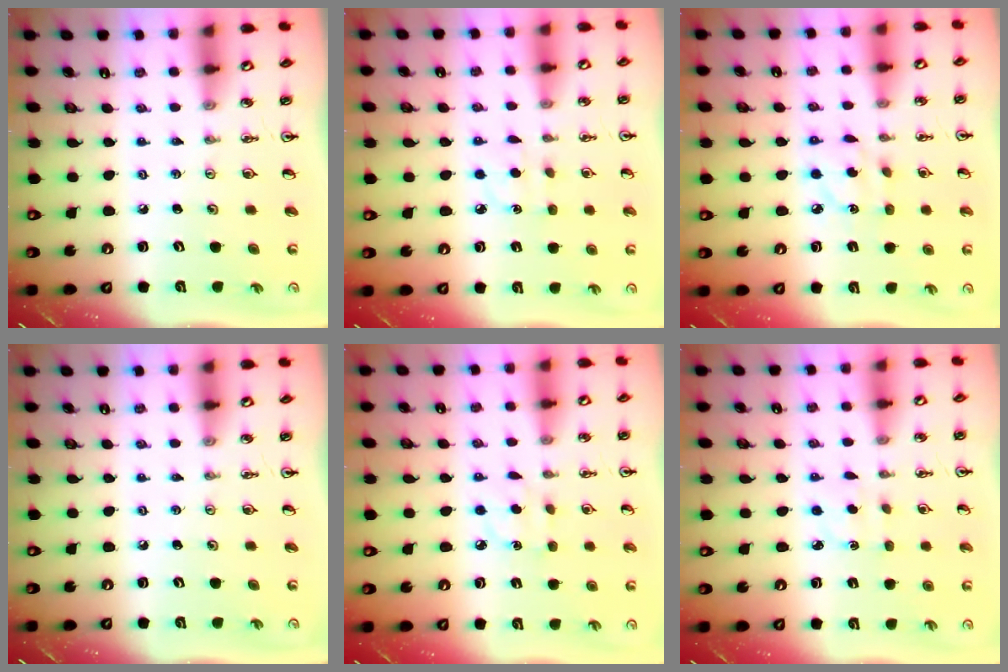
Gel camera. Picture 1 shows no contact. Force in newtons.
{"total": 5.9, "press": 5.8, "slide": 0.7}
{"total": 5.6, "press": 5.6, "slide": 0.4}
{"total": 0.0}
{"total": 6.2, "press": 6.2, "slide": 0.7}
{"total": 2.0, "press": 1.9, "slide": 0.7}